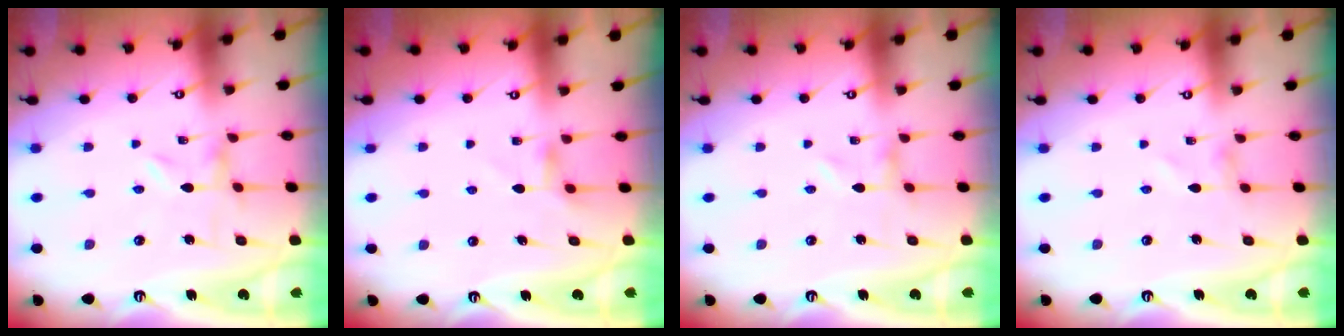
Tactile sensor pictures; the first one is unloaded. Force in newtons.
{"total": 3.7, "press": 3.6, "slide": 0.6}
{"total": 0.0}
{"total": 1.0, "press": 1.0, "slide": 0.1}